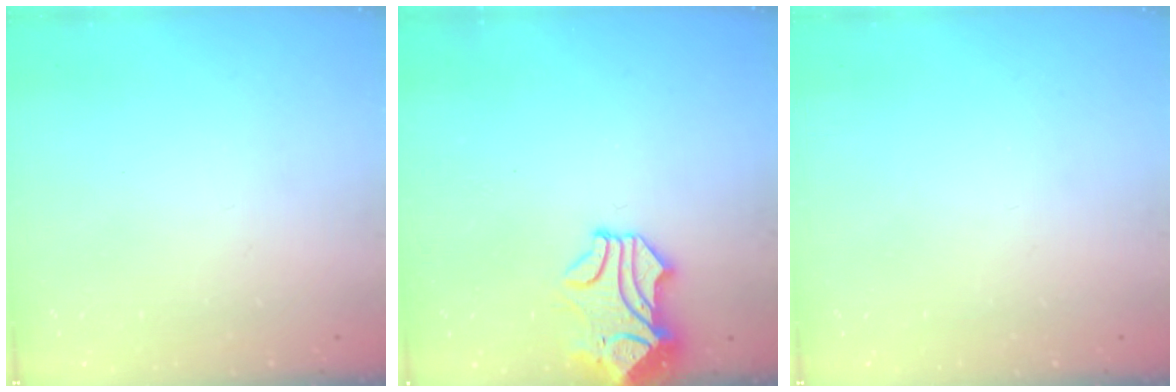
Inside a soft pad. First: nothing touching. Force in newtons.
{"total": 1.0, "press": 0.4, "slide": 1.0}
{"total": 0.0}